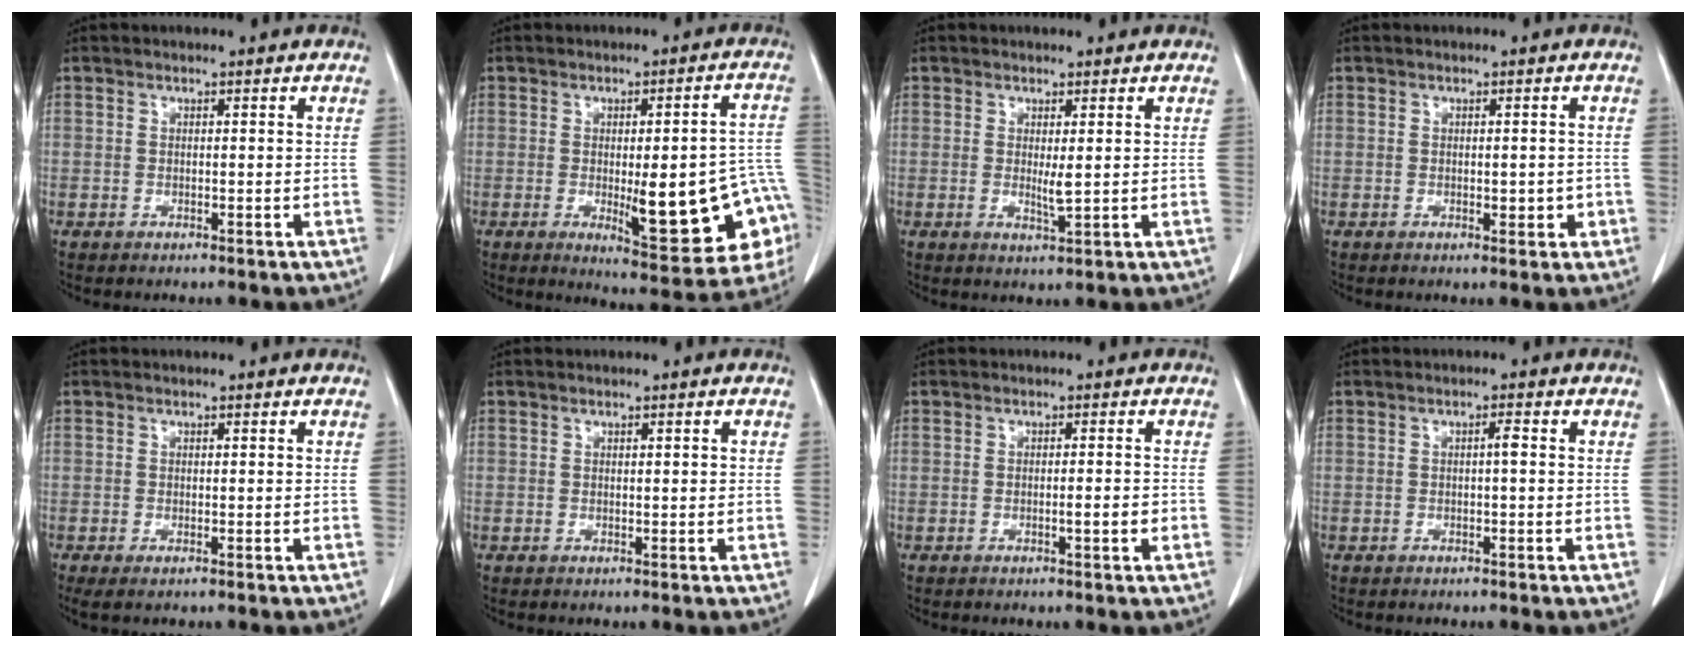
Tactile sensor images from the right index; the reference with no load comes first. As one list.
[{"total": 17.8, "force": [-3.9, 4.0, 16.9], "torque": [-0.137, 0.017, -0.028]}, {"total": 2.1, "force": [0.3, 0.2, 2.1], "torque": [-0.039, -0.007, 0.009]}, {"total": 2.0, "force": [-0.4, 1.0, 1.7], "torque": [-0.019, 0.000, 0.000]}, {"total": 1.8, "force": [-0.7, 0.5, 1.6], "torque": [-0.028, -0.003, -0.004]}, {"total": 0.9, "force": [0.3, 0.2, 0.8], "torque": [-0.014, 0.004, 0.004]}, {"total": 1.9, "force": [-0.6, 0.0, 1.8], "torque": [-0.026, -0.001, -0.010]}, {"total": 1.1, "force": [0.0, 0.0, 1.1], "torque": [-0.020, 0.002, 0.001]}]